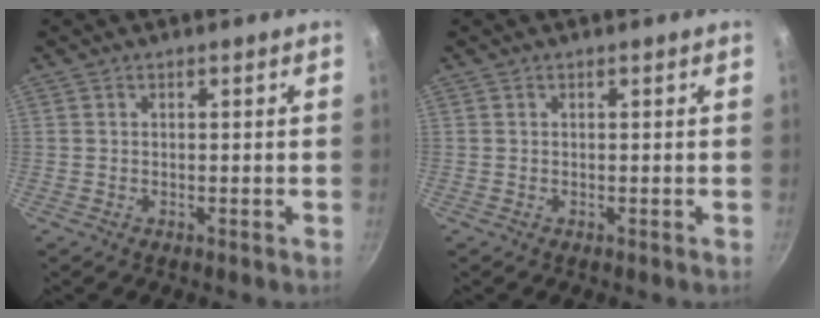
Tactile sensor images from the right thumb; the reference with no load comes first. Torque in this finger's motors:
{"motor_torque": [0.00, 0.00, -0.03, 0.02, 0.00]}